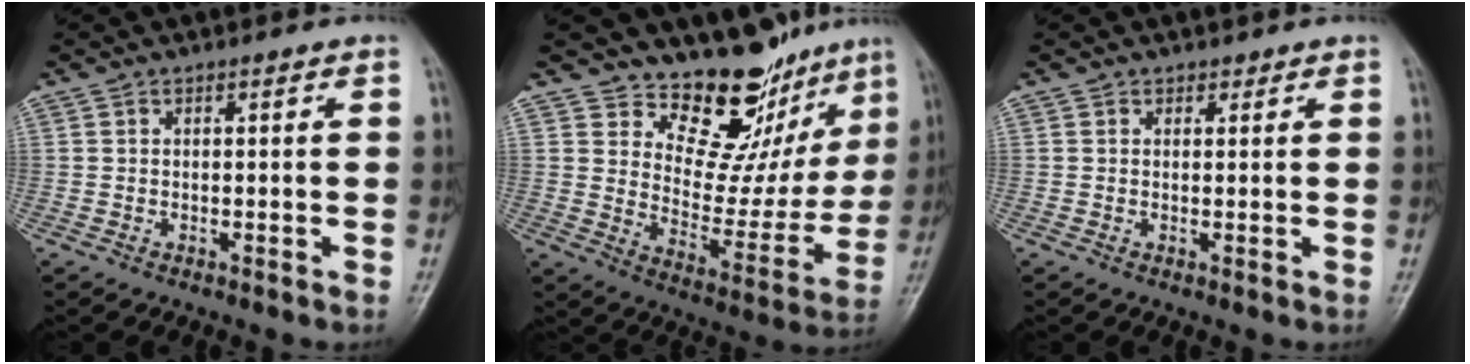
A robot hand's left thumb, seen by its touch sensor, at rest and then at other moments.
{"total": 15.2, "force": [12.1, 7.4, 5.3], "torque": [-0.011, -0.099, 0.179]}
{"total": 0.8, "force": [0.6, 0.6, 0.0], "torque": [0.009, -0.003, 0.006]}